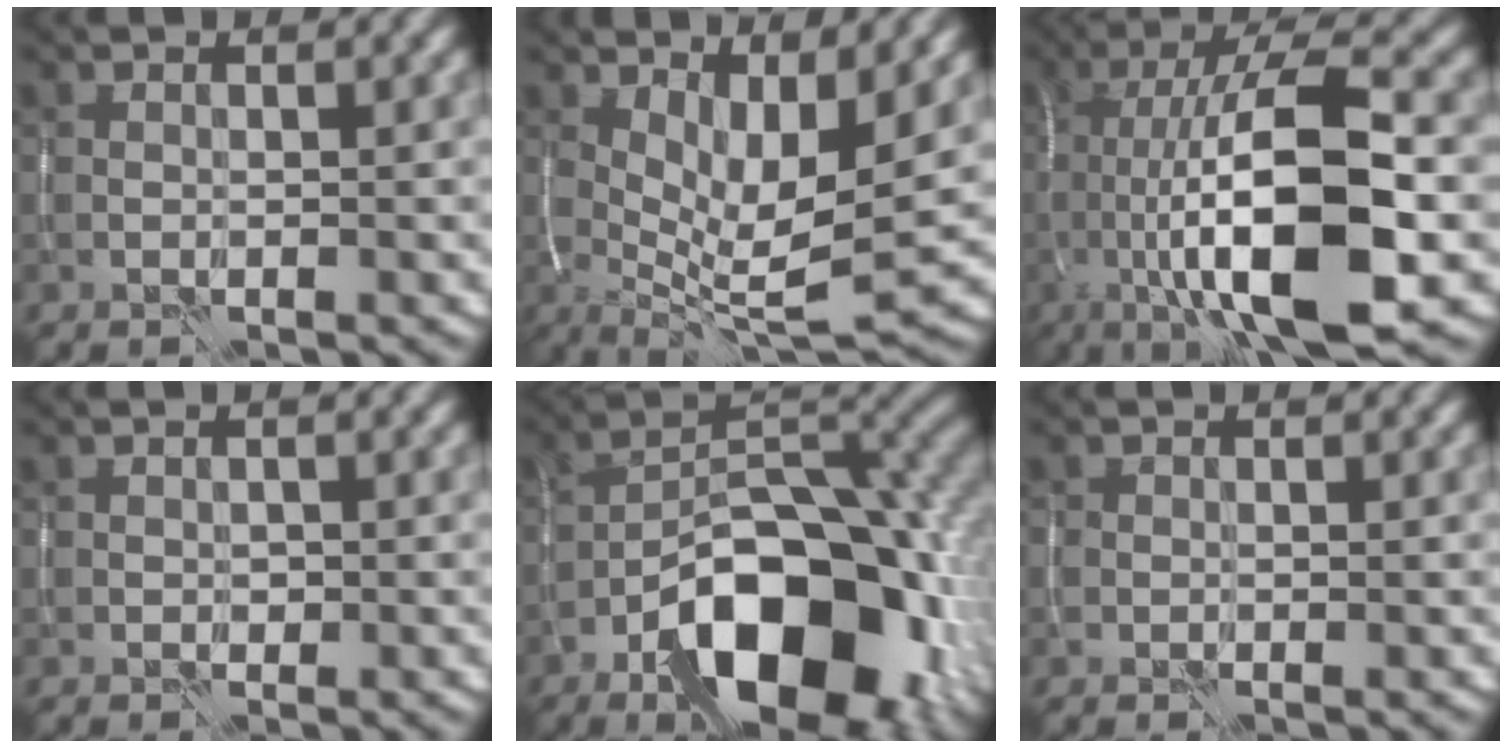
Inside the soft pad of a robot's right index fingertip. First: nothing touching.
{"total": 7.2, "force": [1.6, 2.2, 6.6], "torque": [-0.119, -0.015, 0.037]}
{"total": 13.4, "force": [-2.5, 3.7, 12.6], "torque": [-0.192, 0.007, -0.048]}
{"total": 0.7, "force": [-0.2, 0.6, 0.3], "torque": [-0.003, -0.002, 0.000]}
{"total": 14.1, "force": [-7.2, 6.2, 10.4], "torque": [-0.150, 0.006, -0.125]}
{"total": 0.5, "force": [-0.1, 0.5, 0.2], "torque": [-0.001, -0.002, -0.003]}